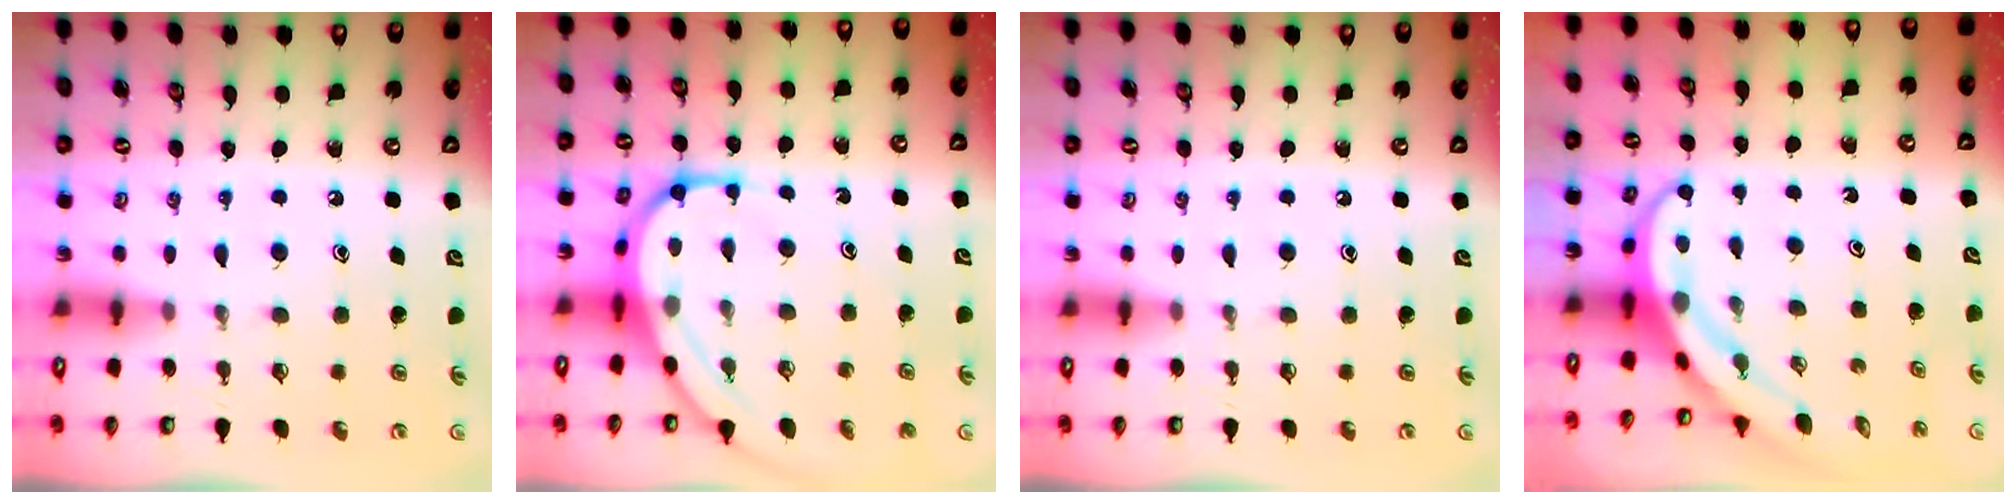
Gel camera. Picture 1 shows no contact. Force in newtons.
{"total": 11.2, "press": 11.1, "slide": 1.1}
{"total": 0.0}
{"total": 5.7, "press": 5.7, "slide": 0.5}